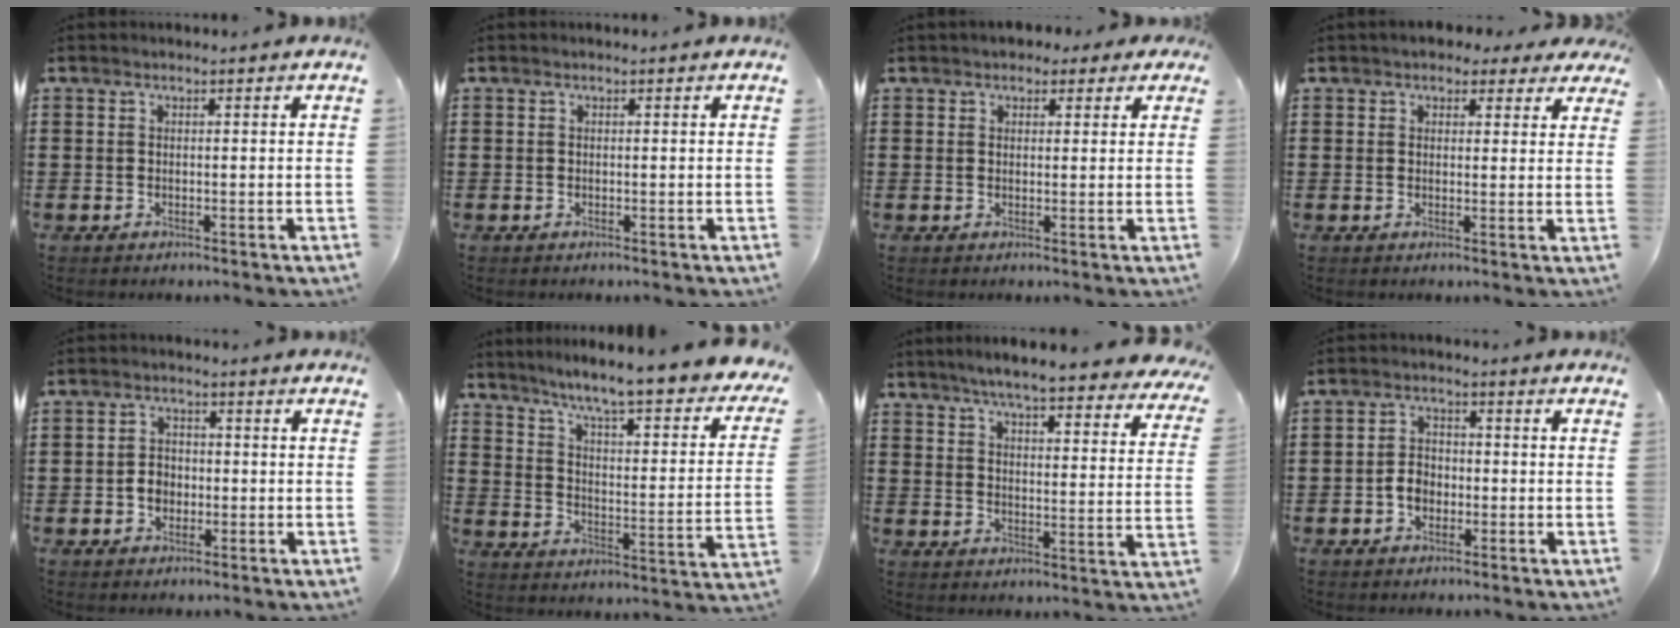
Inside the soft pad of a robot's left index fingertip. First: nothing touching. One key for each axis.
{"total": 0.0}
{"total": 2.1, "fx": 1.4, "fy": 1.4, "fz": 0.6, "tx": -0.011, "ty": 0.008, "tz": 0.023}
{"total": 3.0, "fx": 2.4, "fy": 1.5, "fz": 1.1, "tx": -0.023, "ty": 0.001, "tz": 0.042}
{"total": 3.0, "fx": -0.8, "fy": 2.4, "fz": 1.5, "tx": -0.035, "ty": 0.003, "tz": -0.018}
{"total": 5.9, "fx": 4.6, "fy": -0.9, "fz": 3.5, "tx": -0.089, "ty": -0.046, "tz": 0.067}
{"total": 6.2, "fx": 5.6, "fy": -0.1, "fz": 2.6, "tx": -0.066, "ty": -0.031, "tz": 0.095}
{"total": 3.3, "fx": -1.1, "fy": 2.5, "fz": 1.8, "tx": -0.046, "ty": 0.002, "tz": -0.025}